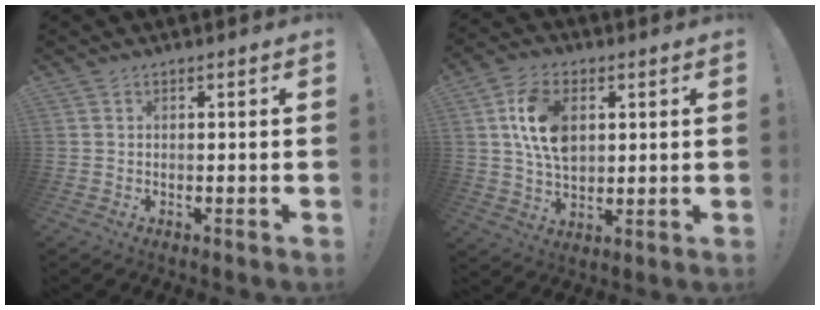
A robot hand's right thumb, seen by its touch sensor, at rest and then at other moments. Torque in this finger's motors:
{"motor_torque": [2.56, 2.41, 1.34, -1.43, 0.53]}